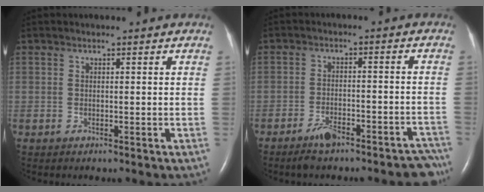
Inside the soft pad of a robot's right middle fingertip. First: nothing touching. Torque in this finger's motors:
{"motor_torque": [-0.11, -0.27, 0.05, 0.04]}